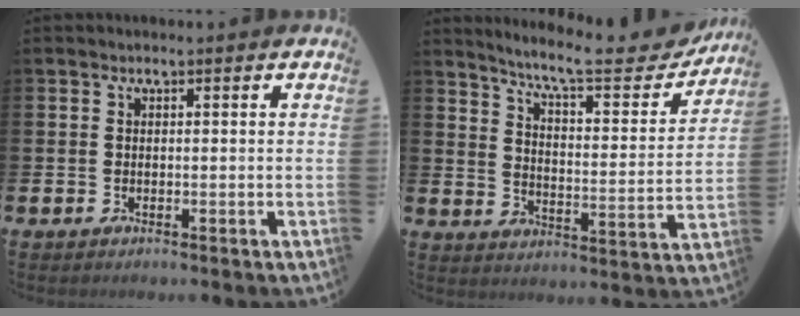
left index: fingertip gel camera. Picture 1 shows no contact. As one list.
[{"total": 8.5, "force": [7.7, 1.2, 3.5], "torque": [-0.087, -0.056, 0.127]}]